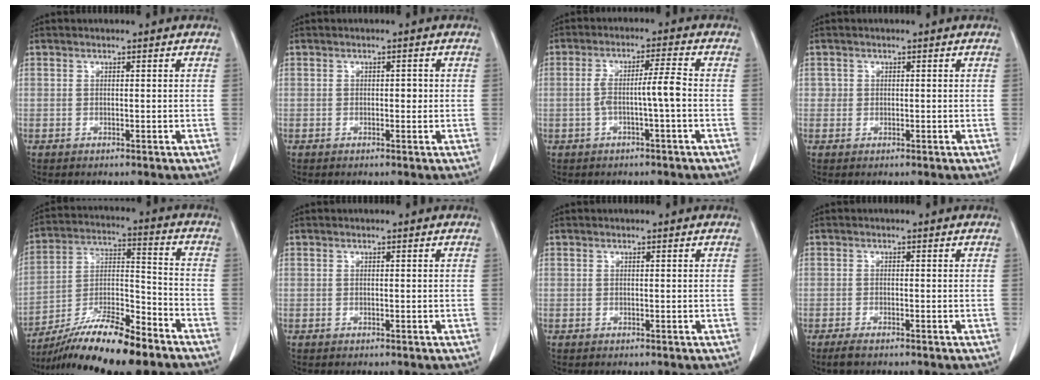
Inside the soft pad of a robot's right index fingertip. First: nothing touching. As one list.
[{"total": 1.1, "force": [-0.1, 0.7, 0.9], "torque": [-0.009, 0.004, -0.002]}, {"total": 5.1, "force": [-1.0, -0.3, 5.0], "torque": [-0.093, 0.017, -0.015]}, {"total": 1.0, "force": [0.1, 1.0, 0.1], "torque": [0.010, 0.004, -0.002]}, {"total": 16.0, "force": [-12.5, 2.2, 9.7], "torque": [-0.185, -0.008, -0.221]}, {"total": 0.0}, {"total": 0.0}, {"total": 1.8, "force": [-1.5, 0.1, 1.0], "torque": [-0.023, -0.005, -0.027]}]